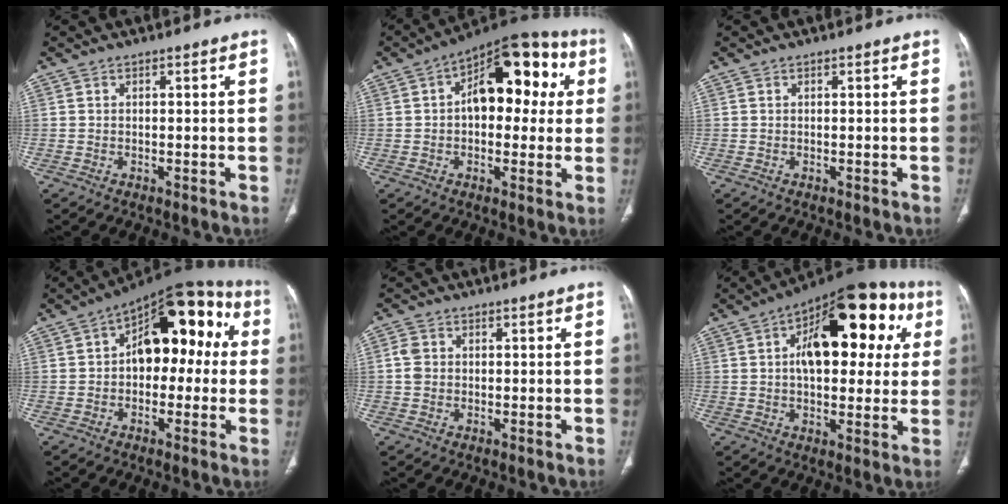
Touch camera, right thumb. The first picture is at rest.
{"total": 17.5, "force": [3.5, 9.9, 14.1], "torque": [-0.146, 0.033, 0.042]}
{"total": 0.0}
{"total": 17.4, "force": [2.3, 10.1, 14.0], "torque": [-0.145, 0.048, 0.024]}
{"total": 2.8, "force": [0.1, 2.4, 1.5], "torque": [-0.029, 0.006, -0.002]}
{"total": 23.1, "force": [6.0, 11.6, 19.1], "torque": [-0.229, 0.024, 0.079]}